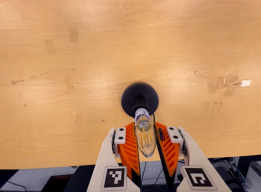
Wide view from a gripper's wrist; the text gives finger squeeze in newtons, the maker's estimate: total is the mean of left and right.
{"total": 13.8, "left": 14.6, "right": 13.0}